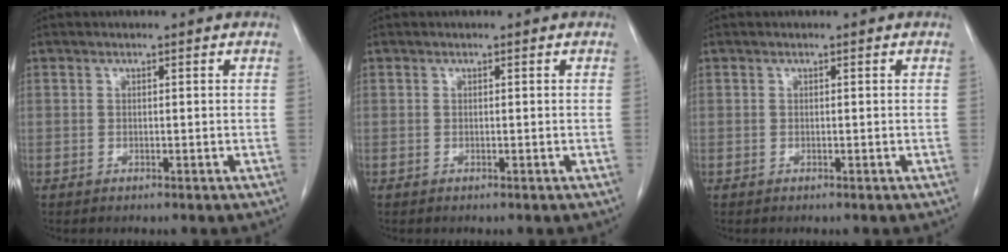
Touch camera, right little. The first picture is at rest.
{"total": 0.0}
{"total": 0.0}